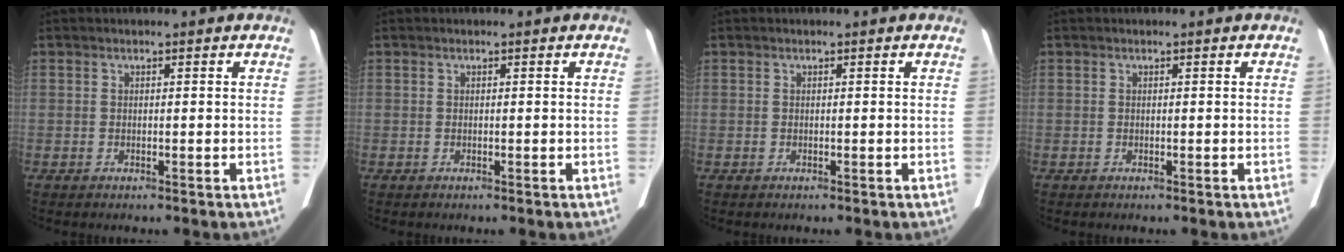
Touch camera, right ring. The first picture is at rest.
{"total": 0.0}
{"total": 0.0}
{"total": 0.0}